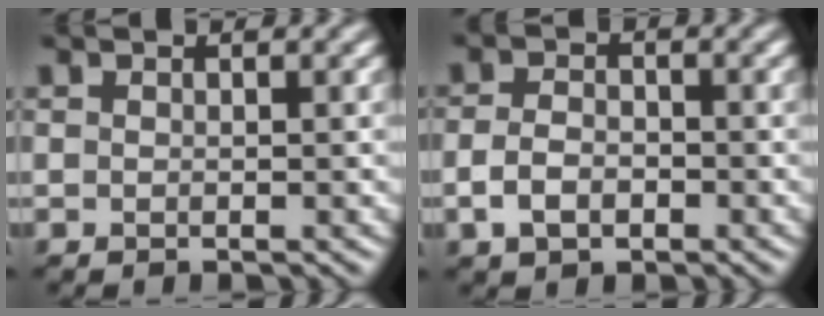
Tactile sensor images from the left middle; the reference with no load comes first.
{"total": 2.9, "force": [-0.9, 1.9, 1.9], "torque": [-0.036, -0.002, -0.020]}